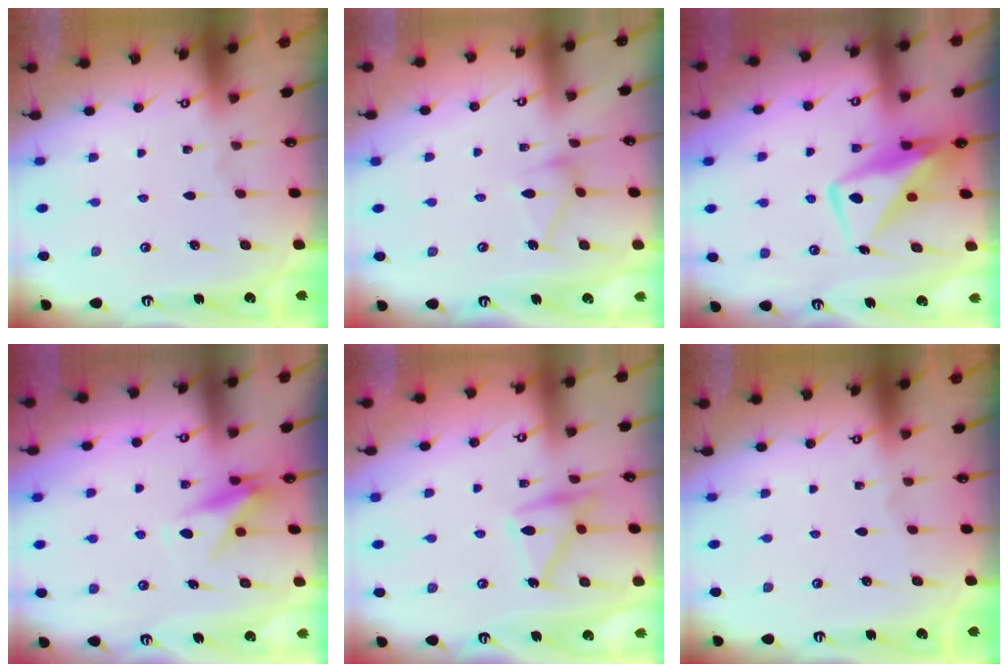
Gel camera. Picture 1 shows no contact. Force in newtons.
{"total": 10.4, "press": 10.4, "slide": 0.4}
{"total": 11.1, "press": 11.1, "slide": 1.0}
{"total": 9.5, "press": 9.5, "slide": 0.8}
{"total": 14.3, "press": 14.3, "slide": 0.2}
{"total": 0.0}